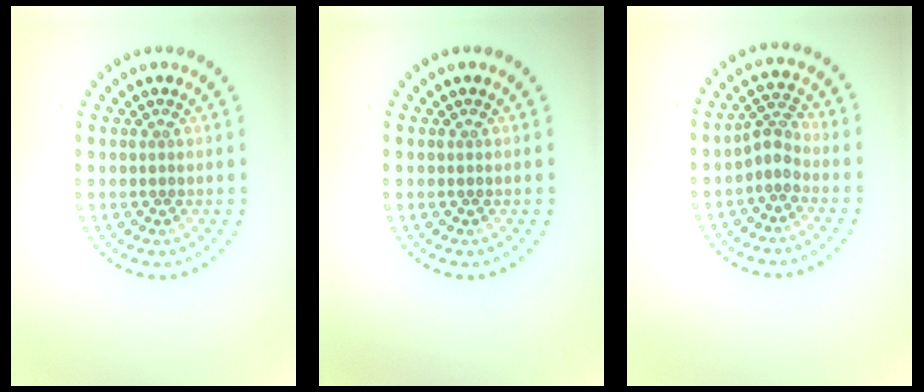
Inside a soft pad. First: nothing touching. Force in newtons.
{"total": 0.0}
{"total": 2.1, "press": 1.5, "slide": 1.4}